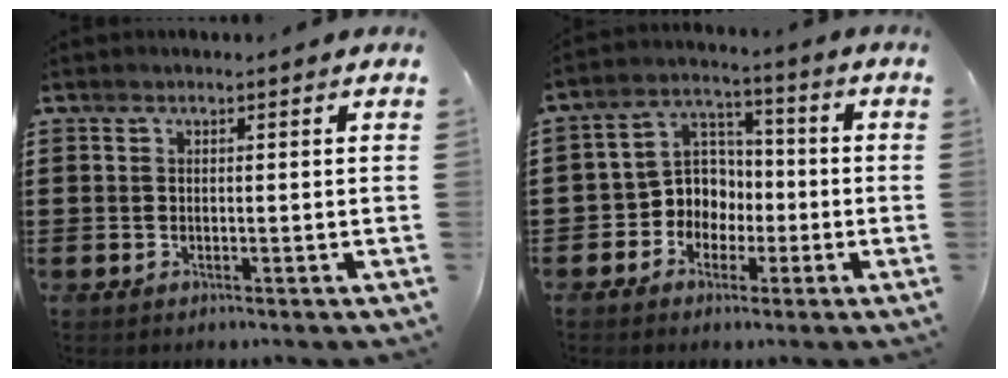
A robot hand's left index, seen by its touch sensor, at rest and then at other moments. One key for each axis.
{"total": 6.1, "fx": -1.7, "fy": 5.7, "fz": 1.4, "tx": -0.060, "ty": 0.000, "tz": -0.038}